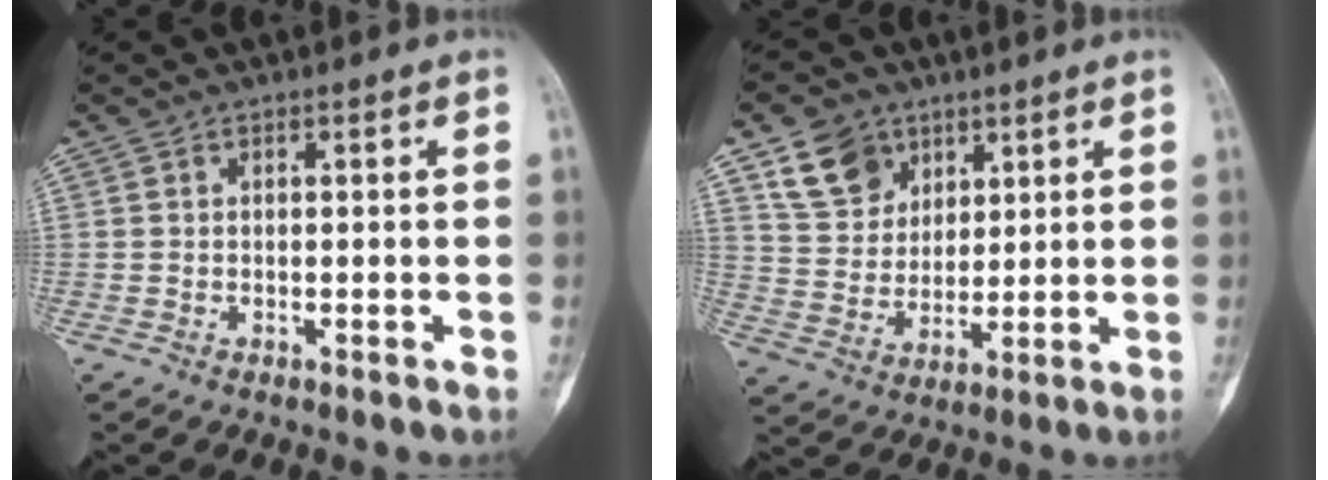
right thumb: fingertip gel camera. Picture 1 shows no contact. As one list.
[{"total": 10.3, "force": [5.9, 7.8, 3.3], "torque": [-0.033, -0.026, 0.116]}]